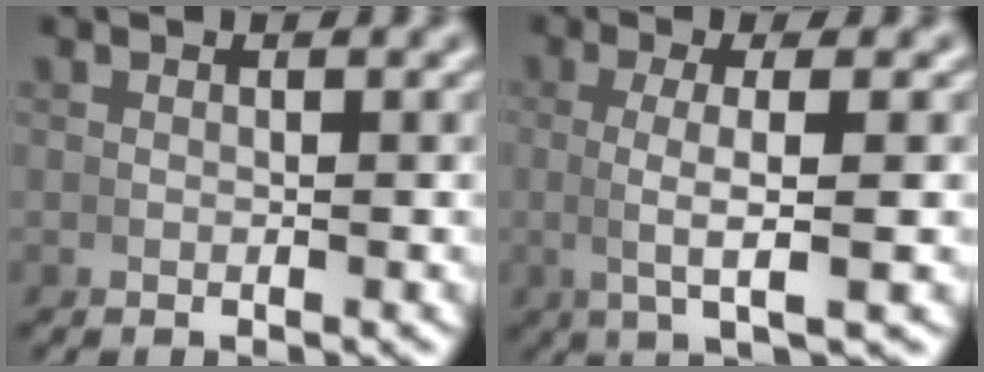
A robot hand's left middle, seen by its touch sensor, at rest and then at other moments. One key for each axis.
{"total": 4.3, "fx": 0.5, "fy": 0.1, "fz": 4.2, "tx": -0.077, "ty": -0.002, "tz": 0.012}